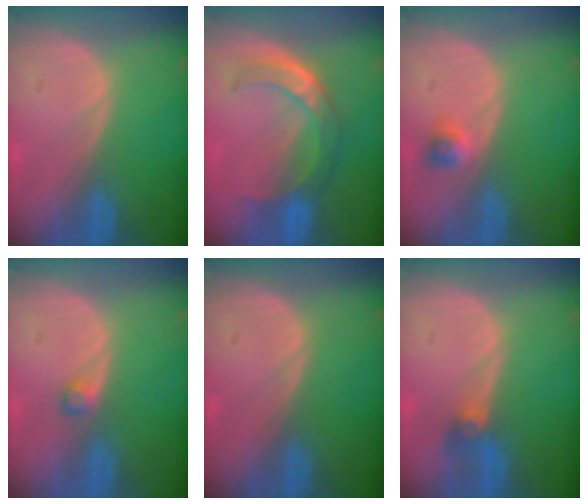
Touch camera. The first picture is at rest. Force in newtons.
{"total": 7.9, "press": 6.6, "slide": 4.3}
{"total": 2.4, "press": 2.0, "slide": 1.2}
{"total": 1.5, "press": 1.4, "slide": 0.2}
{"total": 0.0}
{"total": 3.0, "press": 2.6, "slide": 1.4}